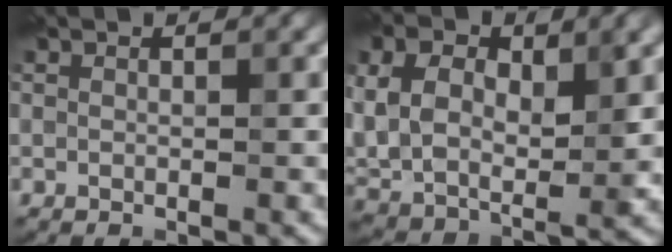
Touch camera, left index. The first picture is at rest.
{"total": 9.1, "force": [2.0, 5.5, 6.9], "torque": [-0.150, -0.002, 0.034]}